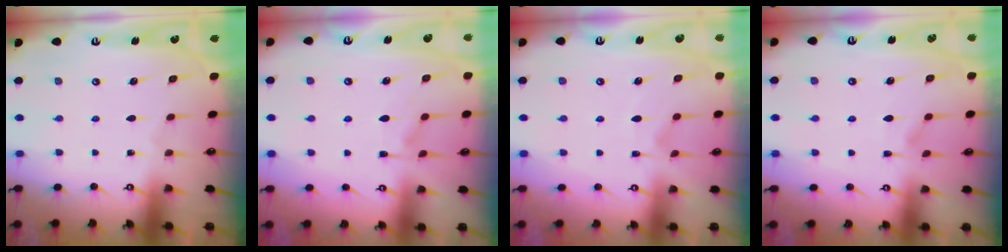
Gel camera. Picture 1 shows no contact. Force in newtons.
{"total": 1.6, "press": 1.0, "slide": 1.2}
{"total": 2.2, "press": 1.7, "slide": 1.4}
{"total": 1.8, "press": 1.6, "slide": 1.0}